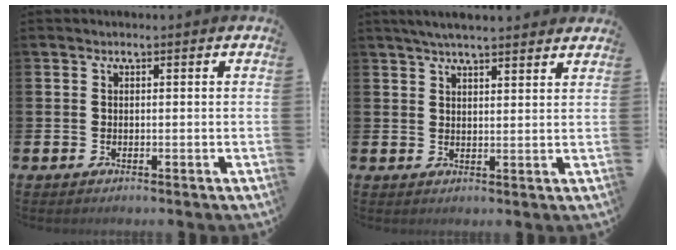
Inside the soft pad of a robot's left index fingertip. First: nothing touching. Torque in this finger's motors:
{"motor_torque": [0.04, -0.82, 0.79, 0.21]}